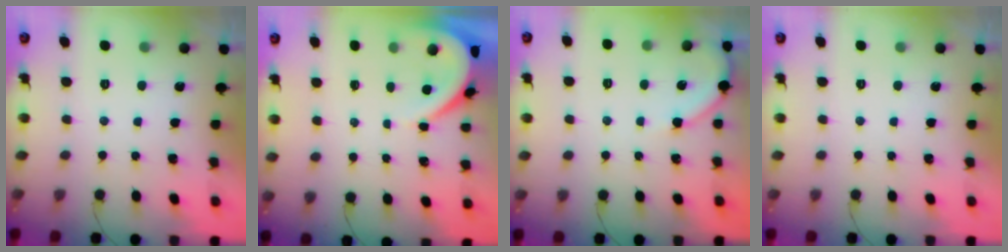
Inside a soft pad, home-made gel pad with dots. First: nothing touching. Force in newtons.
{"total": 3.8, "press": 3.8, "slide": 0.5}
{"total": 5.1, "press": 5.0, "slide": 0.9}
{"total": 0.0}